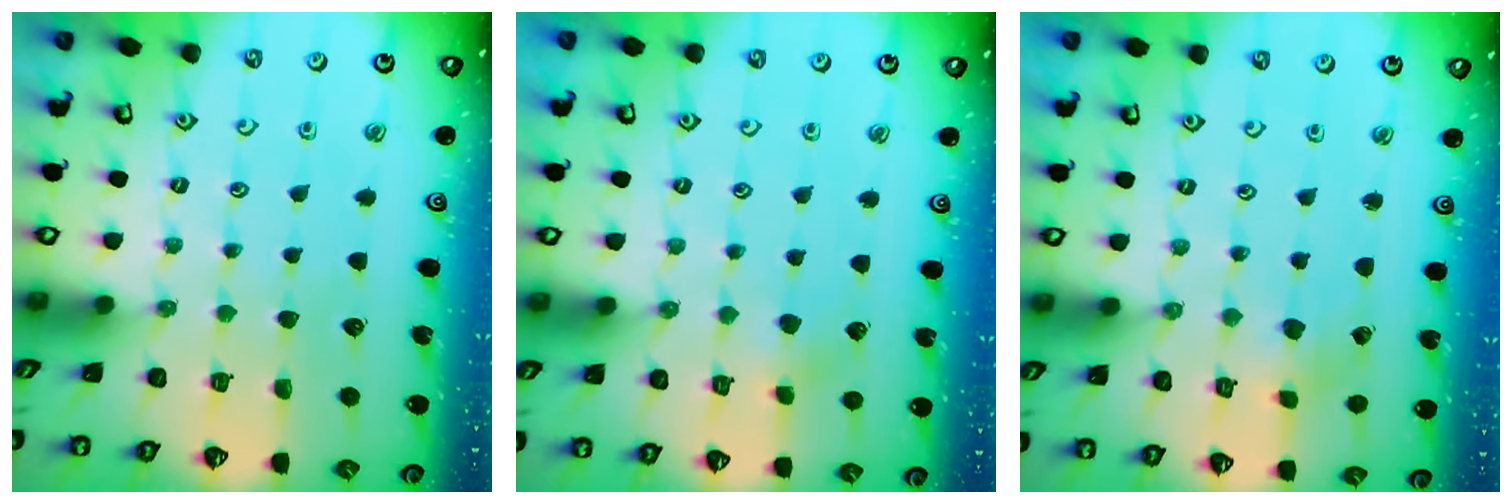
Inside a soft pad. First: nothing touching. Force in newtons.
{"total": 3.7, "press": 3.6, "slide": 0.7}
{"total": 2.2, "press": 2.2, "slide": 0.4}